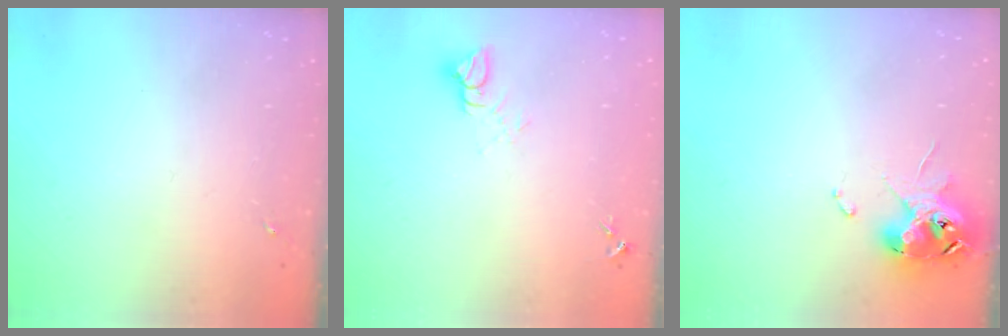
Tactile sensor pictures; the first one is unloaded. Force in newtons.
{"total": 5.0, "press": 5.0, "slide": 0.4}
{"total": 12.6, "press": 12.5, "slide": 1.7}